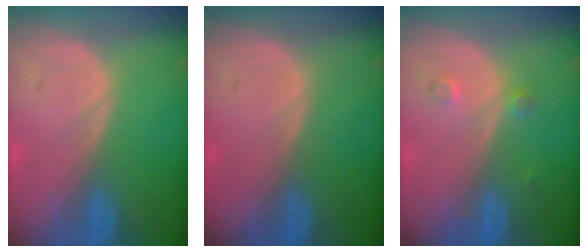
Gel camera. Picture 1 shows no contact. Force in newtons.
{"total": 0.0}
{"total": 1.9, "press": 1.6, "slide": 1.0}